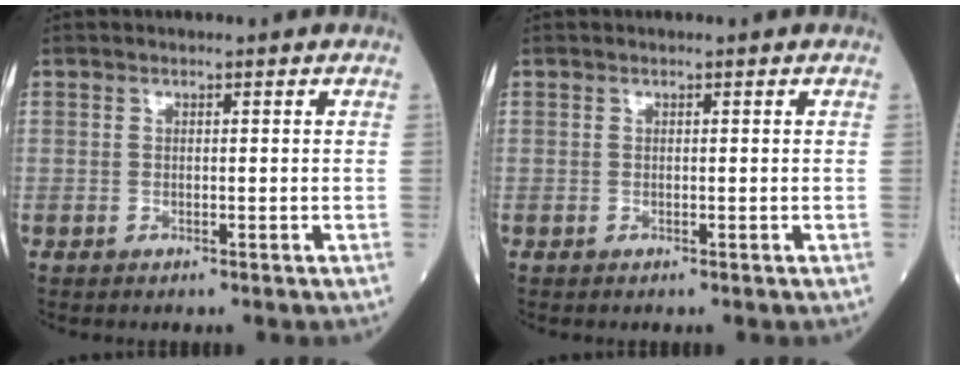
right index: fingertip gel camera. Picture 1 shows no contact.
{"total": 0.0}